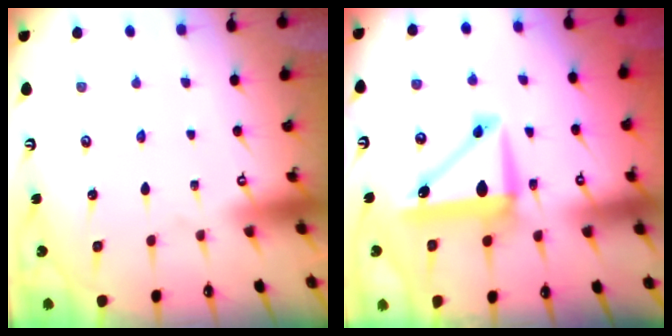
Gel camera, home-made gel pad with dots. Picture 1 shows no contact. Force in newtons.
{"total": 9.2, "press": 9.0, "slide": 2.0}